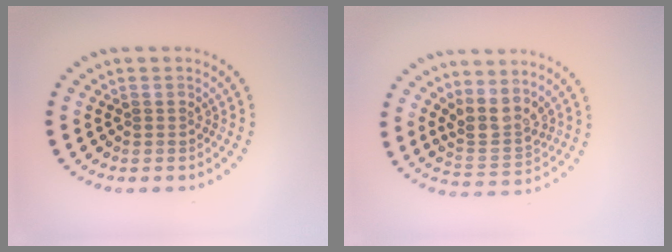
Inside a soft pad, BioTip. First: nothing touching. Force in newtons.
{"total": 3.1, "press": 2.4, "slide": 1.9}